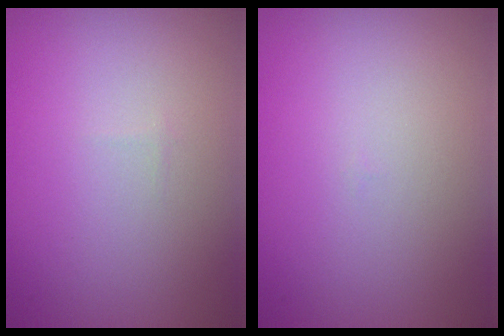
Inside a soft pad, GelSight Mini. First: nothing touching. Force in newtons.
{"total": 0.0}